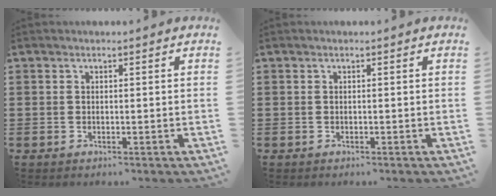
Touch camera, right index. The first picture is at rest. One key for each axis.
{"total": 0.0}